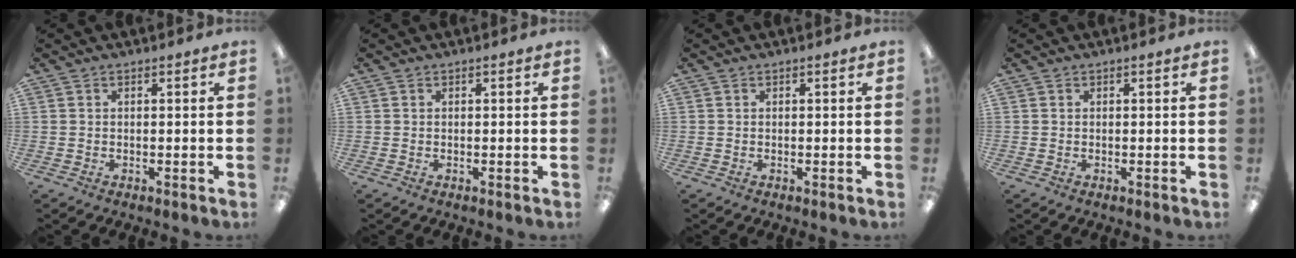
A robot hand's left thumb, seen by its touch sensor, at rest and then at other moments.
{"total": 0.0}
{"total": 0.0}
{"total": 0.0}